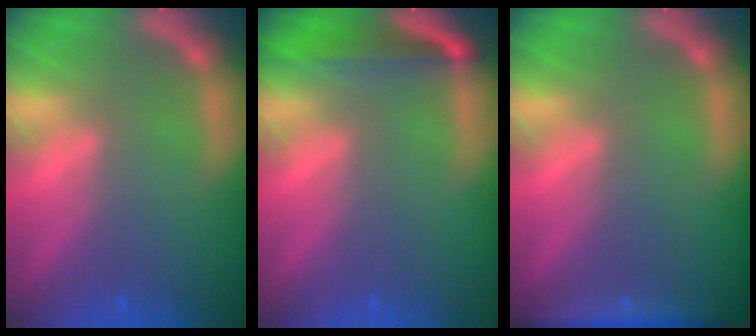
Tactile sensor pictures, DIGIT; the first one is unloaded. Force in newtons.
{"total": 4.0}
{"total": 3.0}